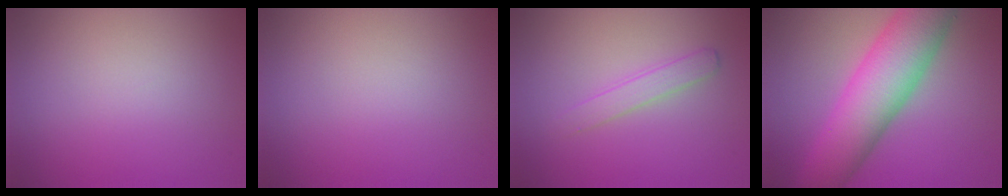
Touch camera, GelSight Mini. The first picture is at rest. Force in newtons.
{"total": 0.0}
{"total": 1.6, "press": 1.6, "slide": 0.0}
{"total": 9.7, "press": 9.7, "slide": 0.1}